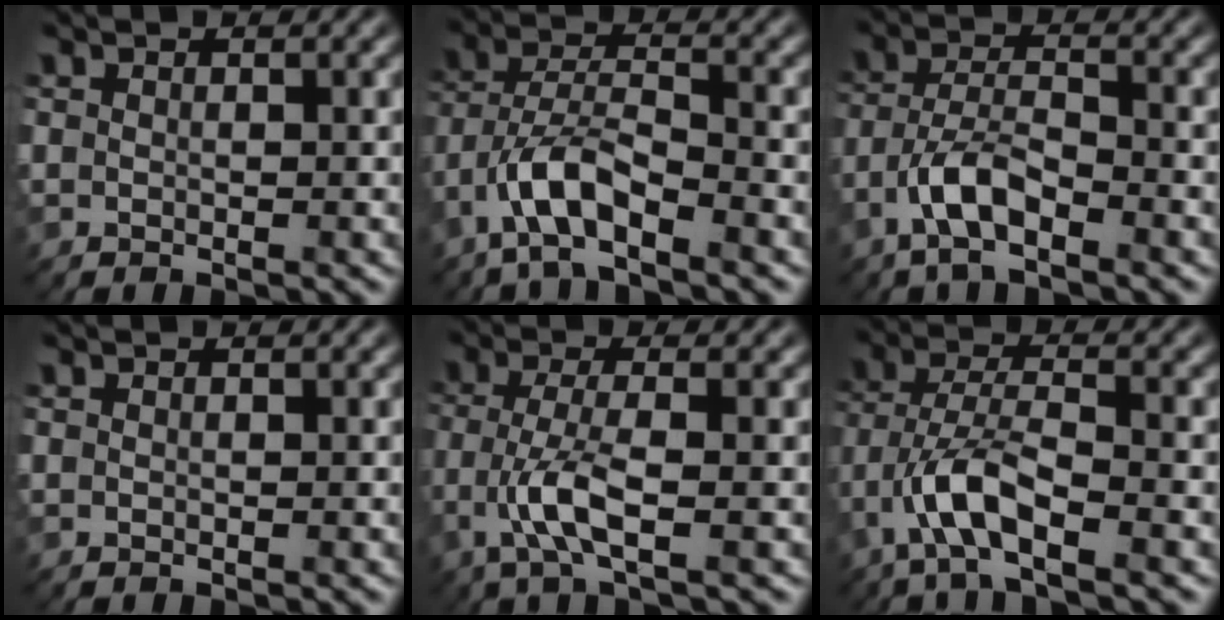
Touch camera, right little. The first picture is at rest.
{"total": 5.1, "force": [-3.2, 1.5, 3.7], "torque": [-0.068, 0.008, -0.064]}
{"total": 4.3, "force": [-2.6, 1.4, 3.2], "torque": [-0.060, 0.010, -0.054]}
{"total": 0.0}
{"total": 4.3, "force": [-1.6, 0.9, 3.9], "torque": [-0.084, 0.004, -0.036]}
{"total": 5.2, "force": [-2.7, 1.4, 4.2], "torque": [-0.085, 0.006, -0.057]}